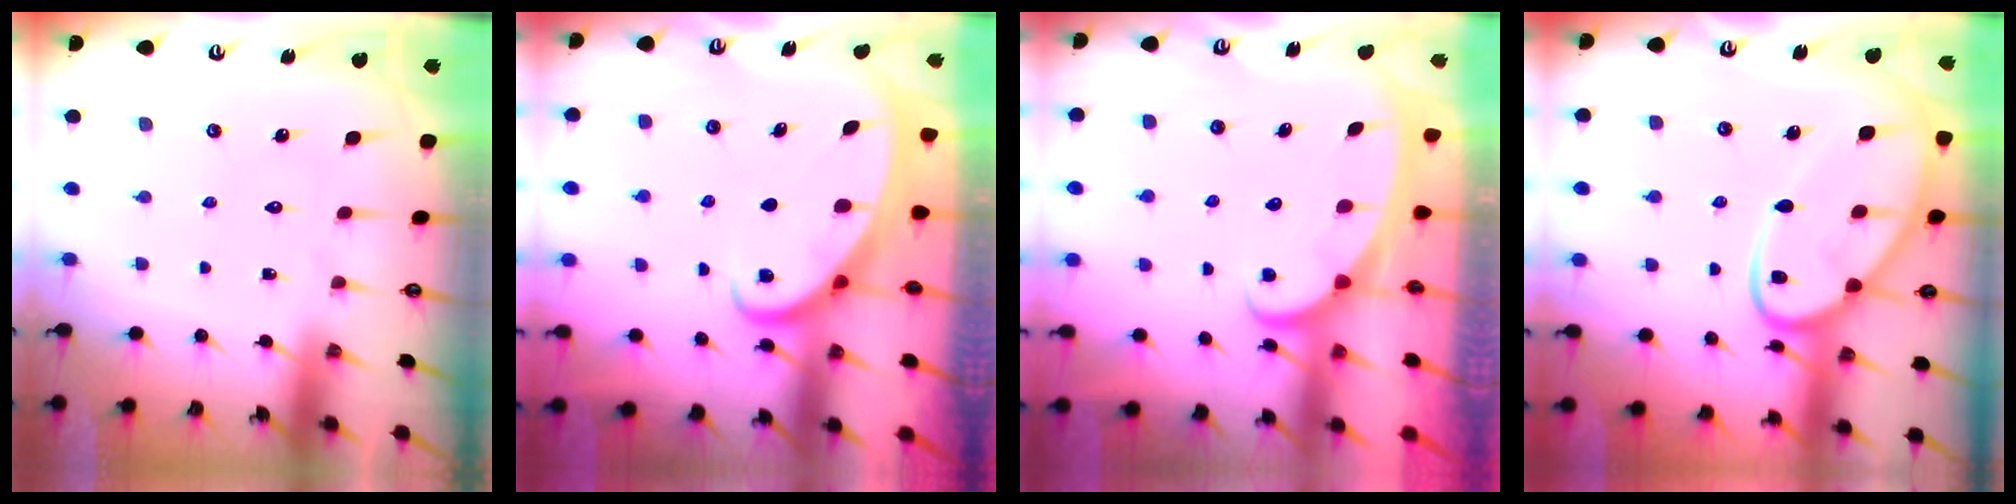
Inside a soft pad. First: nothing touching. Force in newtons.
{"total": 2.3, "press": 2.3, "slide": 0.3}
{"total": 2.4, "press": 2.4, "slide": 0.4}
{"total": 14.9, "press": 14.8, "slide": 1.5}